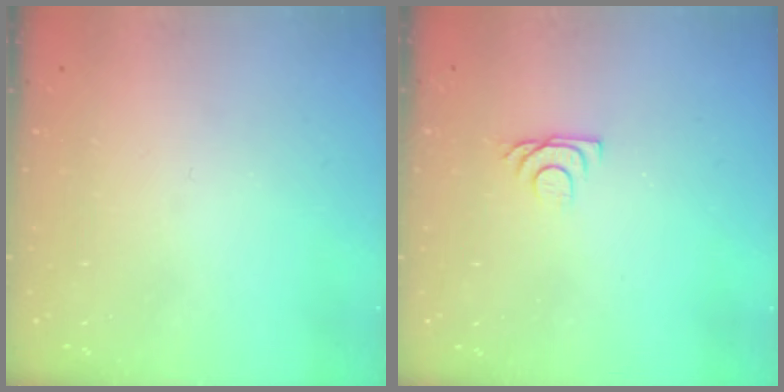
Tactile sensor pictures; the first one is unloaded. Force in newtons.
{"total": 5.3, "press": 5.3, "slide": 0.6}